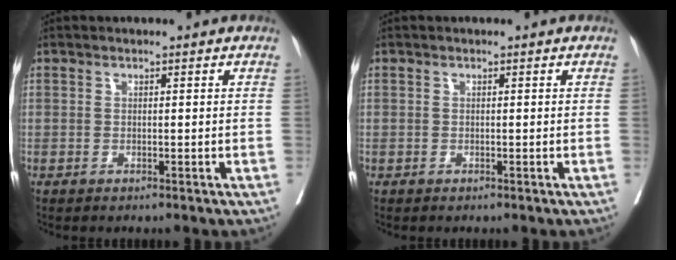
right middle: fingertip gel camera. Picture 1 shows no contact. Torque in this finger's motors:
{"motor_torque": [-0.27, -0.28, 0.02, -0.21]}